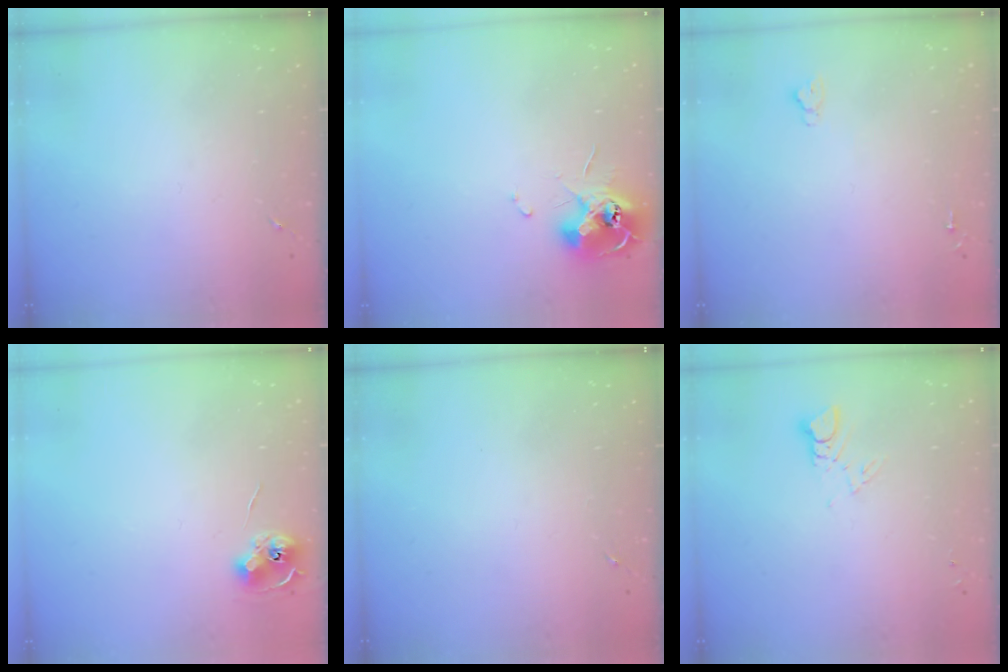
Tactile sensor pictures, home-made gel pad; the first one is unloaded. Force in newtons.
{"total": 11.7, "press": 11.7, "slide": 0.9}
{"total": 2.6, "press": 2.5, "slide": 0.3}
{"total": 6.6, "press": 6.6, "slide": 0.3}
{"total": 0.0}
{"total": 2.9, "press": 2.9, "slide": 0.2}